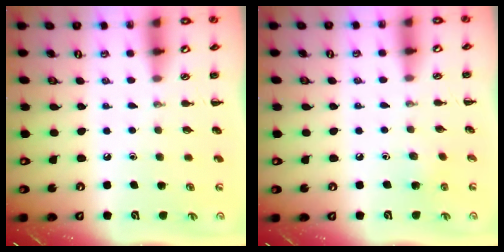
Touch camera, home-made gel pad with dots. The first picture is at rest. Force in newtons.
{"total": 3.6, "press": 3.4, "slide": 1.2}